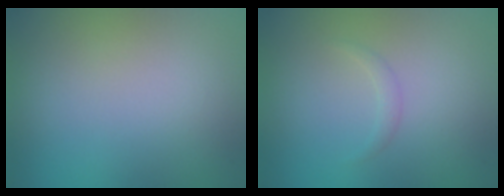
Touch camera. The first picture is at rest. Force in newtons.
{"total": 0.8, "press": 0.8, "slide": 0.0}